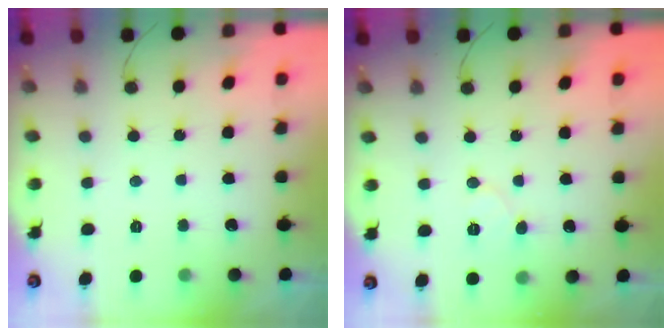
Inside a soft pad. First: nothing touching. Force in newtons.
{"total": 6.7, "press": 6.7, "slide": 0.6}